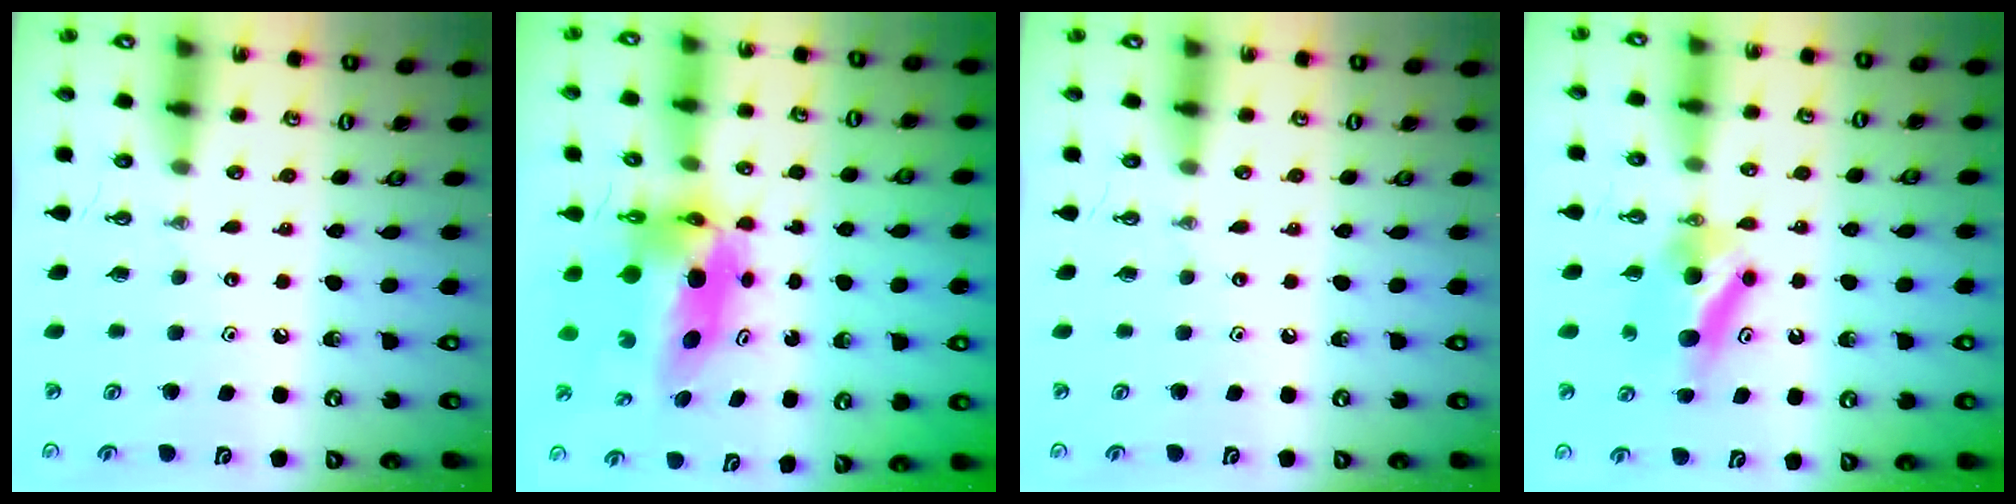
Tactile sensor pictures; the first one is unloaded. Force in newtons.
{"total": 7.5, "press": 7.5, "slide": 0.6}
{"total": 0.0}
{"total": 6.9, "press": 6.6, "slide": 1.9}